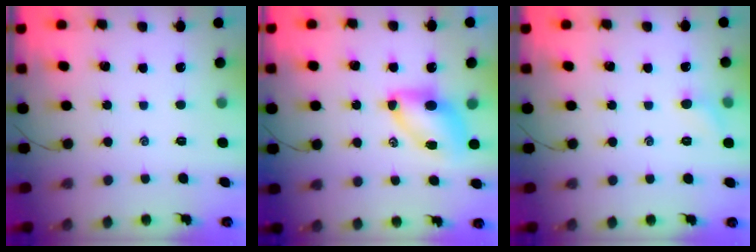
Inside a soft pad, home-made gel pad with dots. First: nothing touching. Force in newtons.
{"total": 7.7, "press": 7.7, "slide": 0.9}
{"total": 4.5, "press": 4.3, "slide": 1.5}